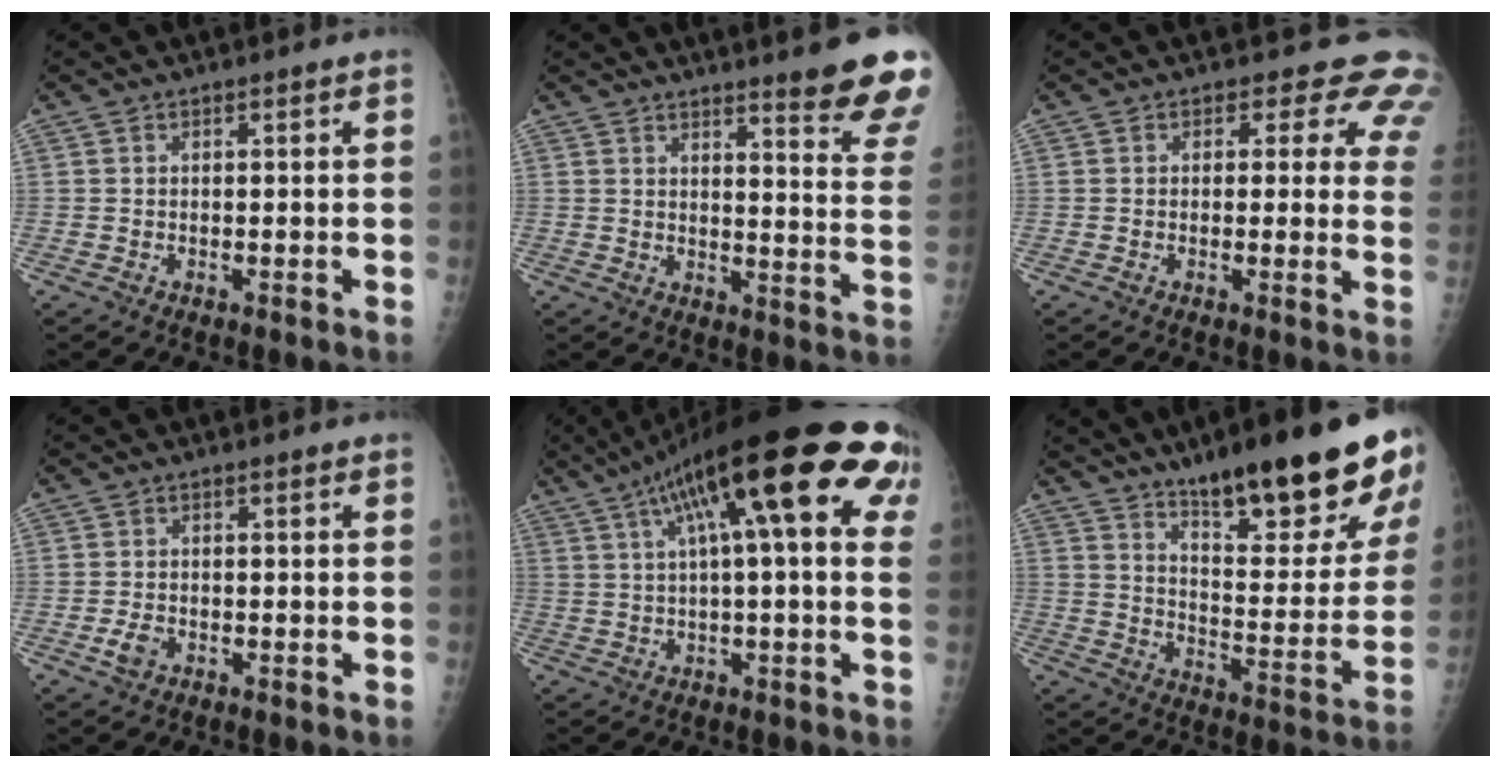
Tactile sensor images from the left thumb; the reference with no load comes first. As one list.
[{"total": 14.3, "force": [11.2, 1.0, 8.8], "torque": [-0.083, -0.089, 0.133]}, {"total": 8.1, "force": [6.1, 4.3, 3.1], "torque": [0.014, -0.024, 0.039]}, {"total": 2.2, "force": [-1.1, 1.5, 1.2], "torque": [-0.026, 0.000, -0.020]}, {"total": 24.9, "force": [9.6, 6.3, 22.1], "torque": [-0.340, 0.040, 0.139]}, {"total": 25.7, "force": [17.3, 6.0, 18.0], "torque": [-0.219, -0.080, 0.257]}]